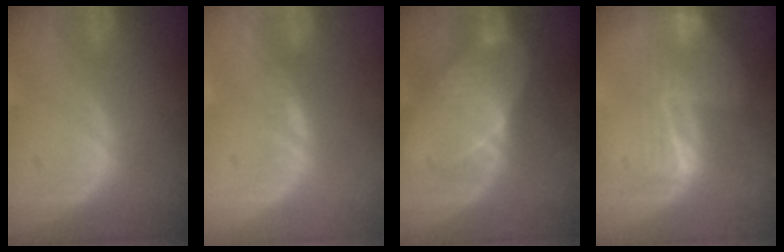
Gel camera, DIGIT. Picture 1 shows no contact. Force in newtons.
{"total": 0.8, "press": 0.8, "slide": 0.1}
{"total": 7.3, "press": 6.9, "slide": 2.5}
{"total": 8.1, "press": 7.0, "slide": 4.0}